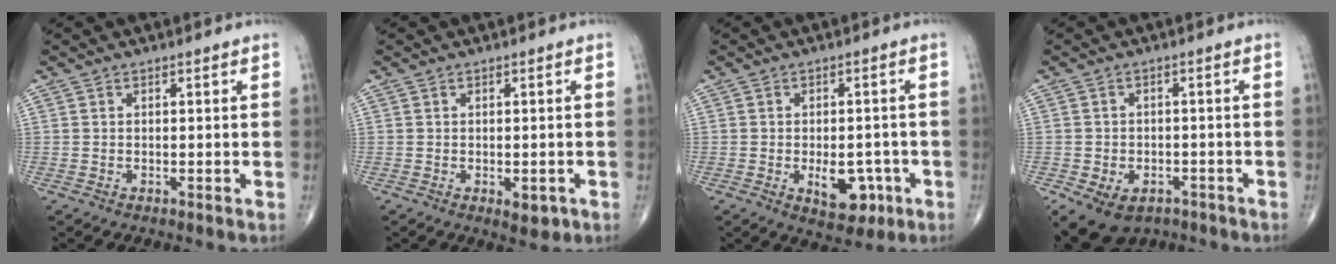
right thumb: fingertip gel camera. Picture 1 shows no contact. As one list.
[{"total": 2.9, "force": [-1.0, 1.6, 2.3], "torque": [-0.018, -0.002, -0.007]}, {"total": 7.3, "force": [-2.4, 4.3, 5.4], "torque": [-0.053, 0.010, -0.024]}, {"total": 10.3, "force": [-5.6, 7.3, 4.7], "torque": [-0.087, 0.028, -0.074]}]